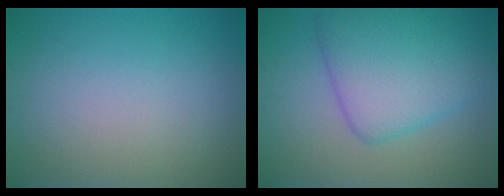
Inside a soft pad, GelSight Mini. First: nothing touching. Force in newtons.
{"total": 7.2, "press": 7.2, "slide": 0.1}